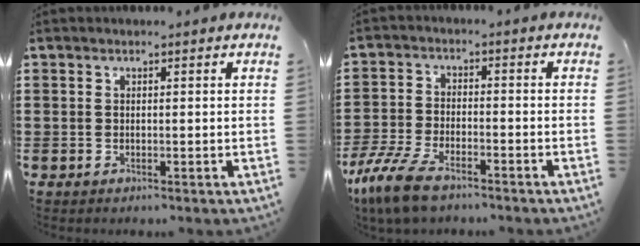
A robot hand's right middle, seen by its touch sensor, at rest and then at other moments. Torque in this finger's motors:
{"motor_torque": [1.85, -0.29, 0.21, 0.18]}